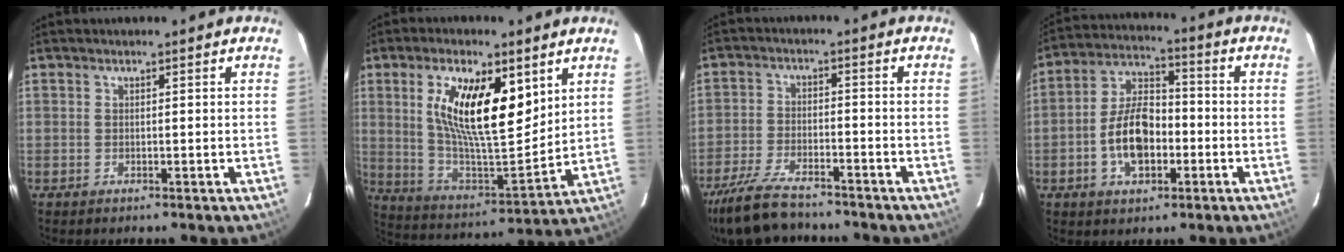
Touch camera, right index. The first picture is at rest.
{"total": 18.3, "force": [7.1, 6.6, 15.5], "torque": [-0.279, -0.001, 0.132]}
{"total": 13.8, "force": [-11.5, 4.3, 6.3], "torque": [-0.155, -0.017, -0.205]}
{"total": 11.3, "force": [-3.2, 6.5, 8.6], "torque": [-0.171, 0.019, -0.052]}